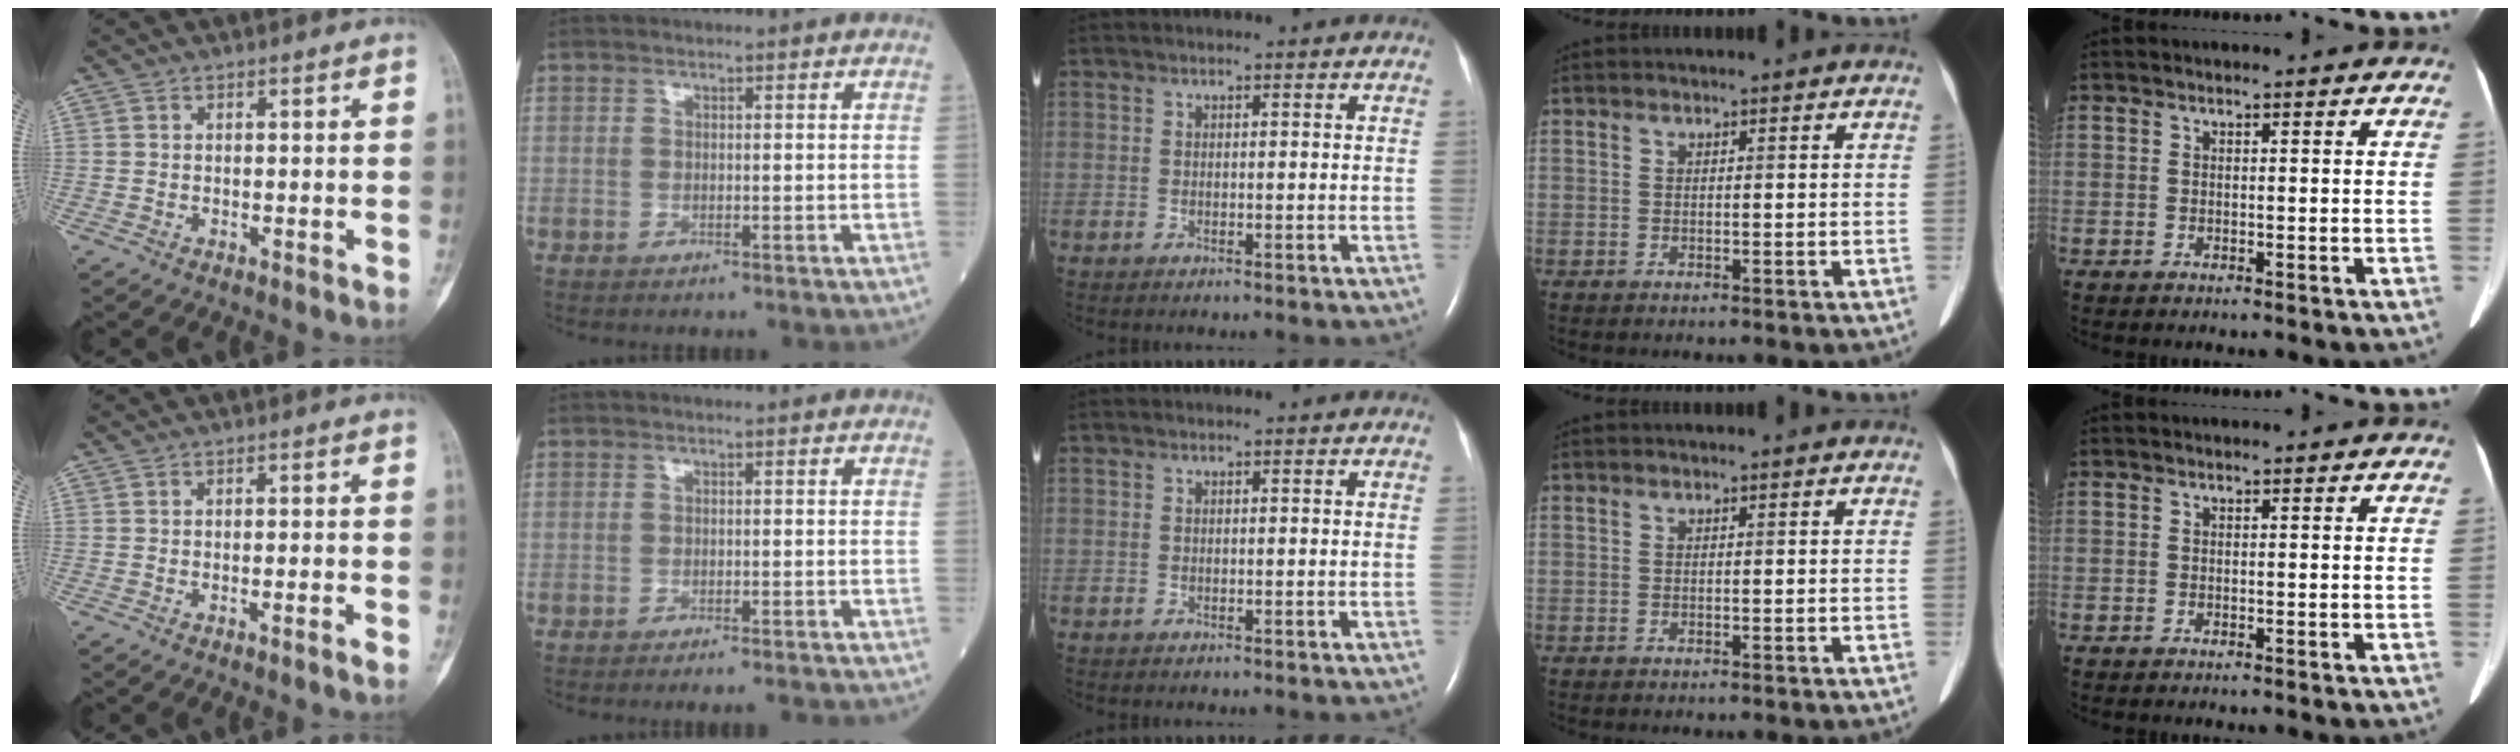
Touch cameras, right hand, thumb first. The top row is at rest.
{"thumb": {"total": 1.4, "force": [-0.9, -0.2, 1.1], "torque": [-0.024, 0.004, -0.015]}, "index": {"total": 4.2, "force": [-3.9, -0.1, 1.6], "torque": [-0.014, -0.008, -0.053]}}